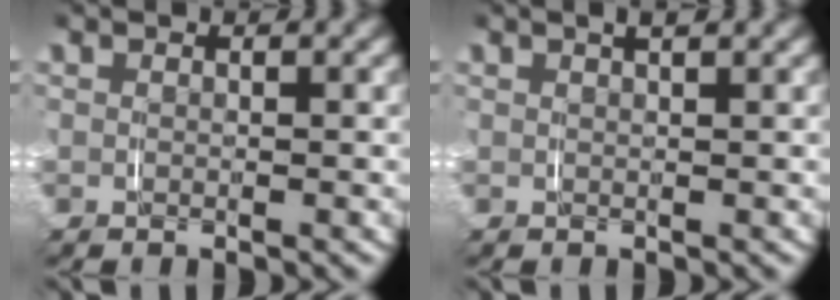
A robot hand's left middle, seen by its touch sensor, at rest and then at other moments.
{"total": 1.6, "force": [1.2, 0.1, 1.1], "torque": [-0.015, 0.010, 0.016]}